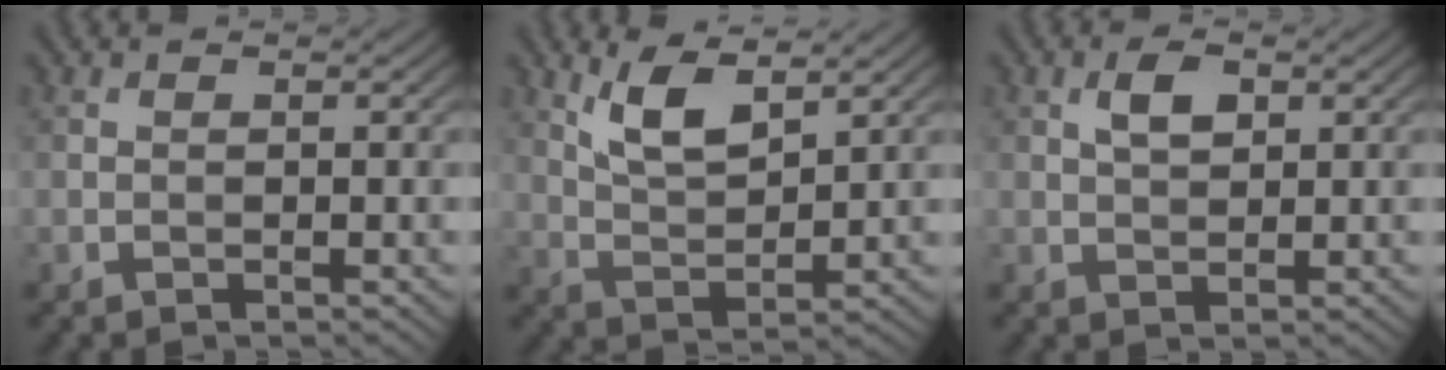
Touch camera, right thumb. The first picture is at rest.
{"total": 5.9, "force": [3.6, 2.0, 4.3], "torque": [-0.095, -0.005, 0.075]}
{"total": 2.9, "force": [1.1, 1.6, 2.2], "torque": [-0.046, 0.003, 0.019]}